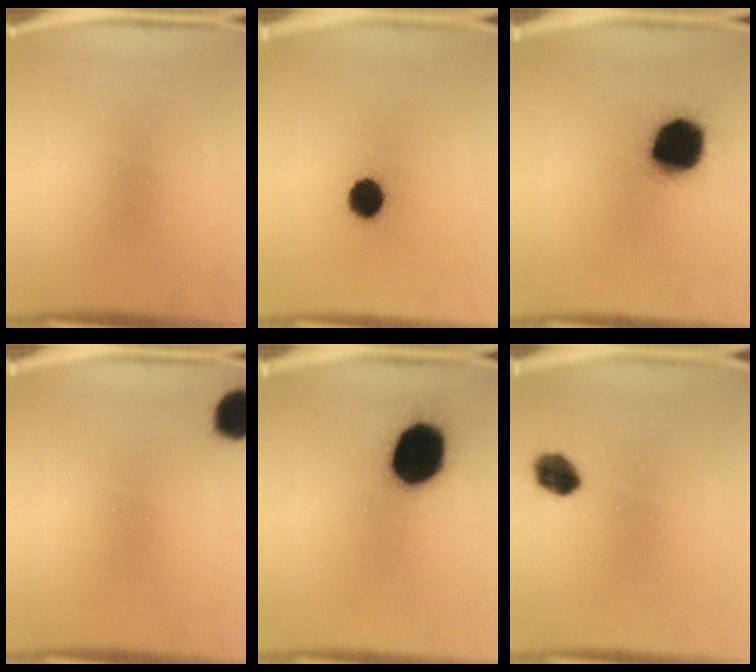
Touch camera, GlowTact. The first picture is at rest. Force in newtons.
{"total": 7.5}
{"total": 17.1}
{"total": 6.2}
{"total": 19.7}
{"total": 5.6}